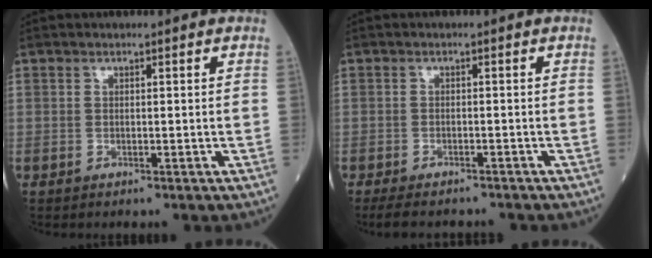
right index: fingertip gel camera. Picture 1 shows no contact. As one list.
[{"total": 7.4, "force": [-6.7, 1.7, 2.7], "torque": [-0.036, -0.011, -0.097]}]